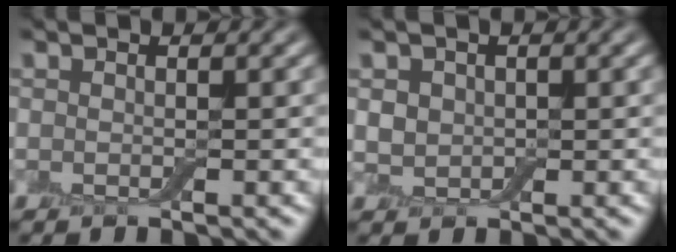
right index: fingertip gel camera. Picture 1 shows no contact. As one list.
[{"total": 1.8, "force": [0.4, 1.6, 0.9], "torque": [-0.017, -0.002, 0.008]}]